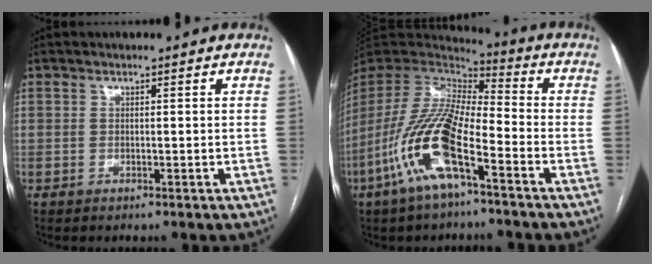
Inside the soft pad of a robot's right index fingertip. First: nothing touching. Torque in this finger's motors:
{"motor_torque": [1.49, -0.65, 1.05, 0.21]}